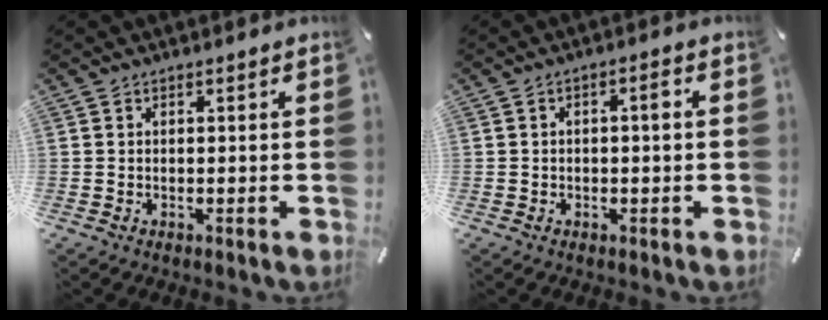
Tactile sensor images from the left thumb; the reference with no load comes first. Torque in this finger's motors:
{"motor_torque": [0.20, -0.48, 0.04, 0.28, 0.05]}